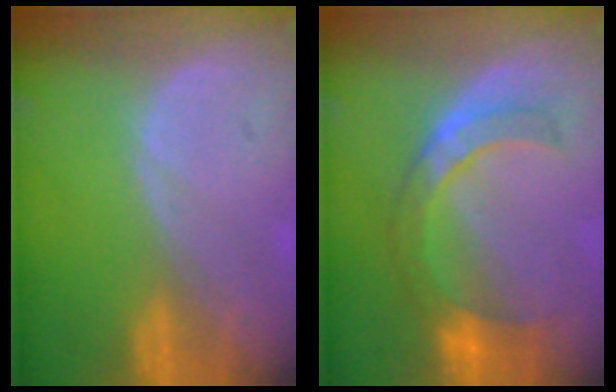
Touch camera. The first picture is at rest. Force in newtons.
{"total": 7.9, "press": 7.4, "slide": 2.6}